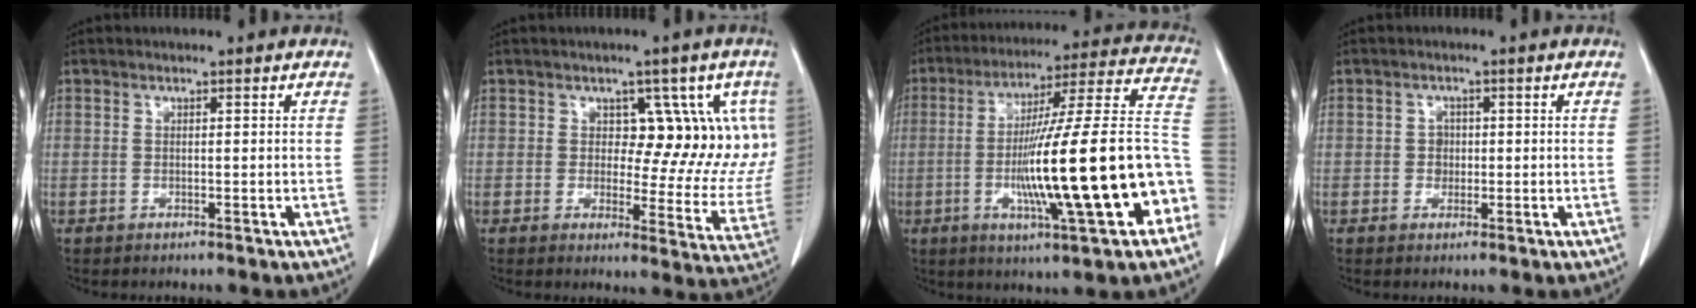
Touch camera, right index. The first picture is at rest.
{"total": 10.8, "force": [3.5, 6.8, 7.7], "torque": [-0.060, 0.007, 0.045]}
{"total": 24.8, "force": [-6.5, 1.9, 23.9], "torque": [-0.328, 0.011, -0.099]}
{"total": 1.7, "force": [-0.1, 1.6, 0.7], "torque": [-0.008, 0.004, -0.001]}